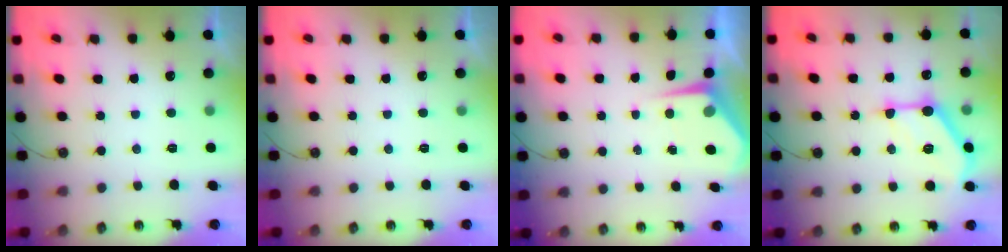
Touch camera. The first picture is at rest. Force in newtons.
{"total": 0.0}
{"total": 5.4, "press": 5.3, "slide": 0.6}
{"total": 15.7, "press": 15.7, "slide": 0.5}